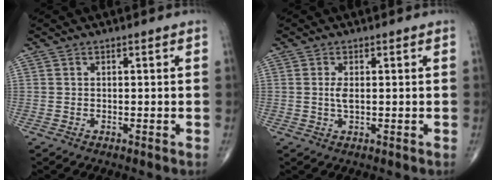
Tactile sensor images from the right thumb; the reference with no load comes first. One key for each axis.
{"total": 2.0, "fx": 0.1, "fy": 0.7, "fz": 1.8, "tx": -0.036, "ty": -0.004, "tz": 0.003}